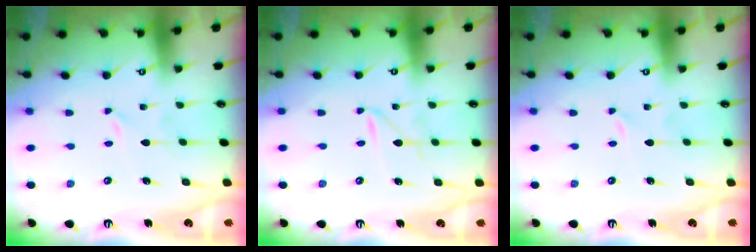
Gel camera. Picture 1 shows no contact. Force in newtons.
{"total": 1.4, "press": 1.4, "slide": 0.2}
{"total": 0.0}